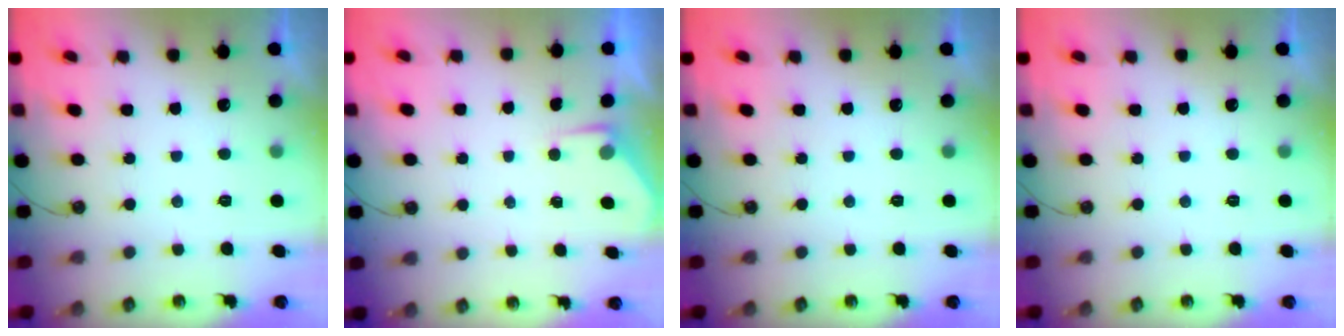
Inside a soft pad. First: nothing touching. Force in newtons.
{"total": 2.8, "press": 2.8, "slide": 0.5}
{"total": 0.0}
{"total": 0.0}